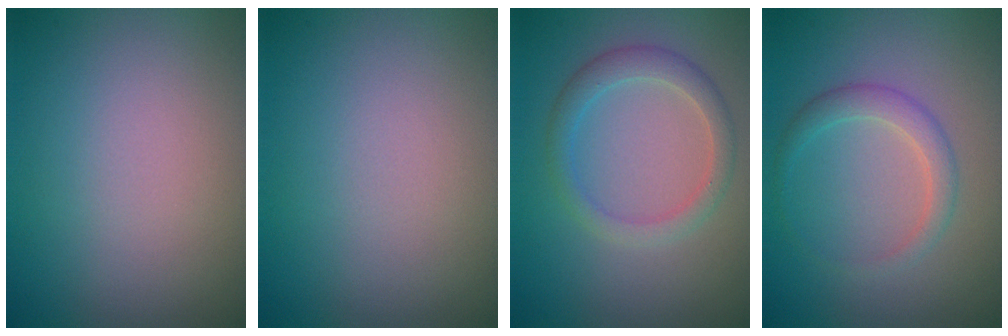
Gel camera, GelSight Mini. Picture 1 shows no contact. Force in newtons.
{"total": 0.0}
{"total": 2.6, "press": 2.6, "slide": 0.1}
{"total": 2.1, "press": 2.1, "slide": 0.1}